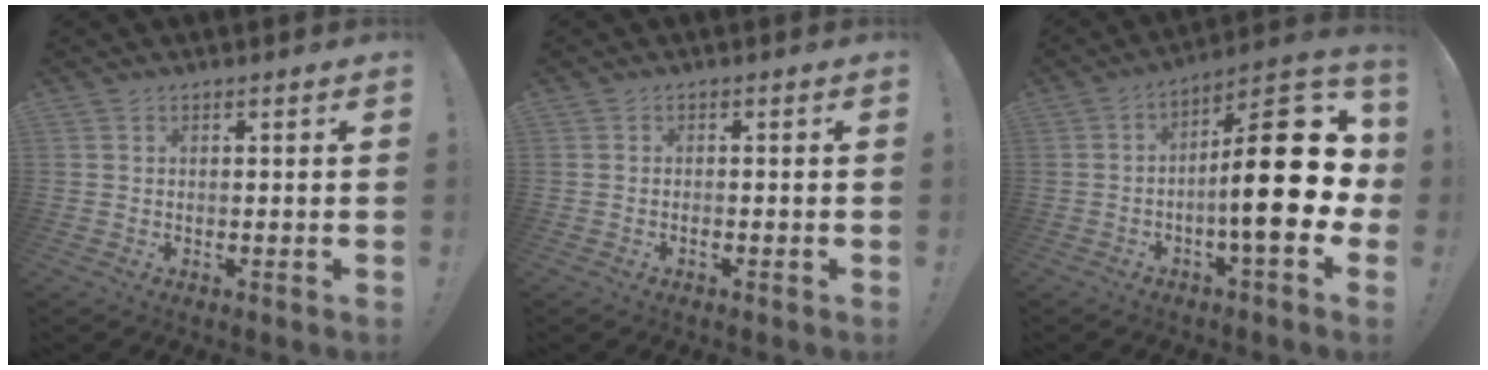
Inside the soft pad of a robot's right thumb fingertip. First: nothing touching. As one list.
[{"total": 0.8, "force": [-0.7, 0.1, 0.4], "torque": [-0.005, -0.004, -0.012]}, {"total": 24.2, "force": [-0.5, 7.9, 22.8], "torque": [-0.330, 0.000, -0.008]}]